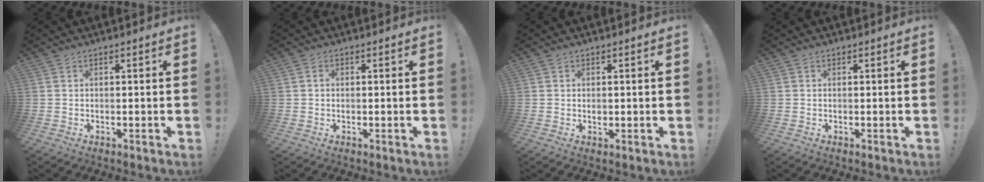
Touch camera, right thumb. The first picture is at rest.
{"total": 0.8, "force": [-0.1, 0.7, 0.4], "torque": [-0.010, 0.004, -0.002]}
{"total": 1.0, "force": [0.2, 1.0, 0.2], "torque": [0.002, -0.002, 0.001]}
{"total": 0.0}